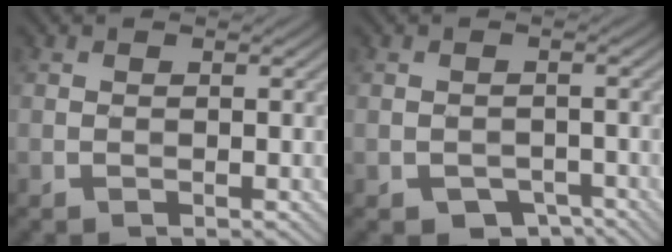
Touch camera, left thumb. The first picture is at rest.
{"total": 3.4, "force": [-2.2, 2.1, 1.5], "torque": [-0.023, -0.010, -0.034]}